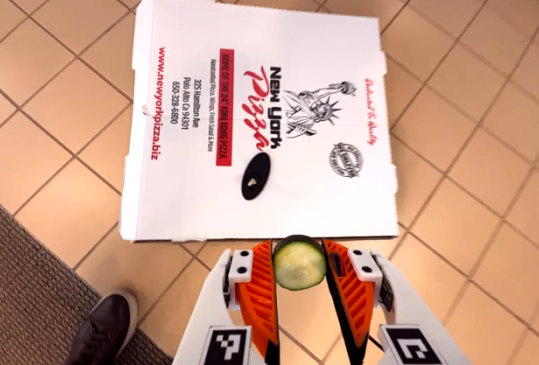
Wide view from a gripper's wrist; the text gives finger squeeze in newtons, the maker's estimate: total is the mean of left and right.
{"total": 7.1, "left": 7.2, "right": 7.0}